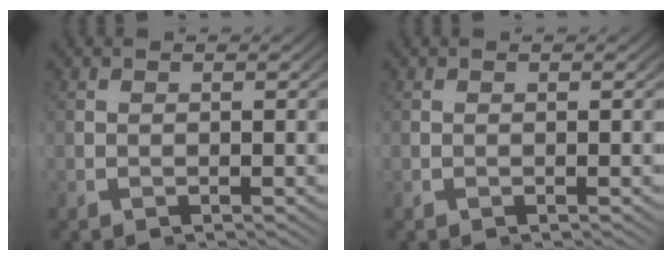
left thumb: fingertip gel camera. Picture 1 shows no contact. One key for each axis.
{"total": 0.0}